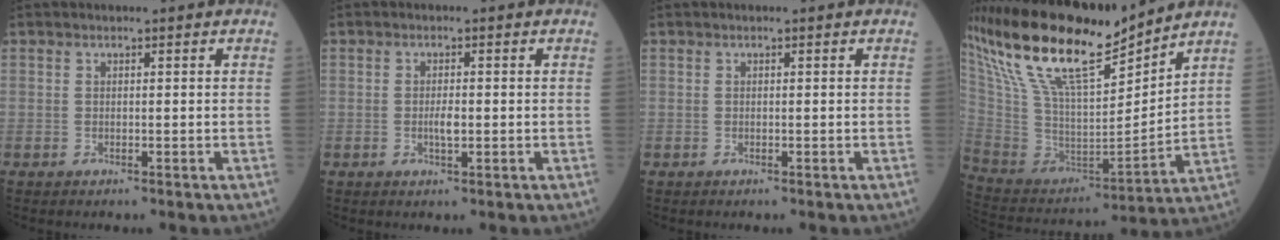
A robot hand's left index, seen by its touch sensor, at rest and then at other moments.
{"total": 1.9, "force": [-0.3, 0.5, 1.8], "torque": [-0.037, 0.000, -0.004]}
{"total": 0.0}
{"total": 23.5, "force": [17.8, 4.4, 14.7], "torque": [-0.297, 0.010, 0.335]}